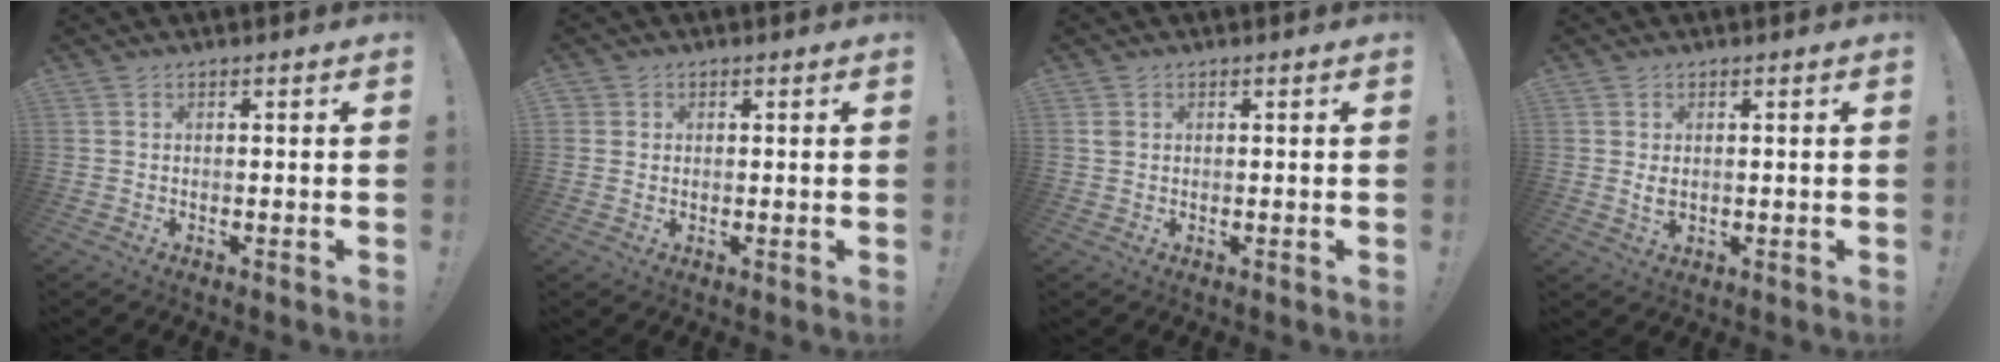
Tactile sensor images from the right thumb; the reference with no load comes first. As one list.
[{"total": 2.1, "force": [0.8, 1.9, 0.5], "torque": [-0.004, -0.001, 0.015]}, {"total": 1.5, "force": [0.6, 1.1, 0.7], "torque": [-0.006, 0.001, 0.010]}, {"total": 2.8, "force": [0.8, 2.1, 1.7], "torque": [-0.010, -0.007, 0.013]}]